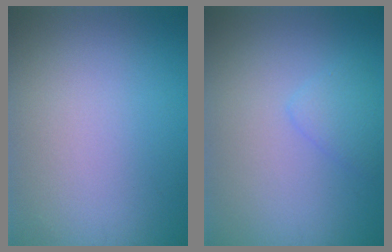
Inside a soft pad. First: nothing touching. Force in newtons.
{"total": 1.6, "press": 1.6, "slide": 0.1}